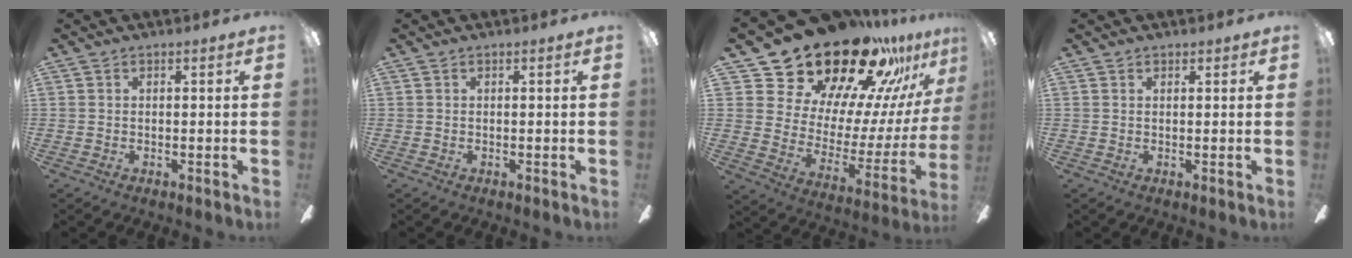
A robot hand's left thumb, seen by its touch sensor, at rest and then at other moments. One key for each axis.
{"total": 0.0}
{"total": 28.9, "fx": 23.9, "fy": 12.8, "fz": 10.1, "tx": -0.165, "ty": -0.180, "tz": 0.443}
{"total": 0.0}